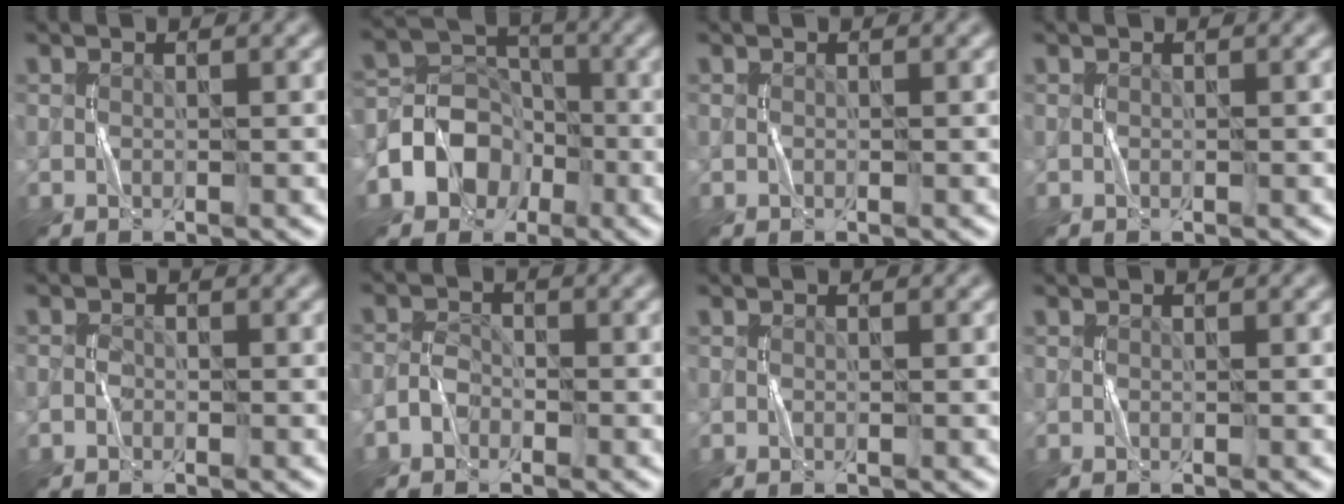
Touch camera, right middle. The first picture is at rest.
{"total": 6.1, "force": [-2.6, 5.0, 2.4], "torque": [-0.021, 0.008, -0.065]}
{"total": 0.0}
{"total": 0.0}
{"total": 0.6, "force": [-0.4, 0.4, 0.2], "torque": [-0.003, 0.001, -0.009]}
{"total": 1.6, "force": [-1.1, 0.9, 0.7], "torque": [-0.010, 0.007, -0.025]}
{"total": 0.0}
{"total": 0.0}